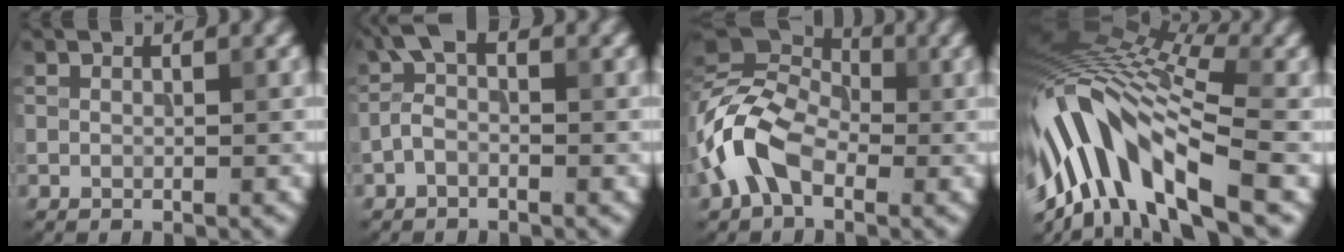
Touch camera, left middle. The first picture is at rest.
{"total": 2.3, "force": [-0.6, 1.0, 2.0], "torque": [-0.043, 0.013, -0.024]}
{"total": 7.8, "force": [-2.4, 5.0, 5.4], "torque": [-0.107, 0.015, -0.068]}
{"total": 12.2, "force": [-4.6, 4.8, 10.2], "torque": [-0.190, 0.020, -0.089]}